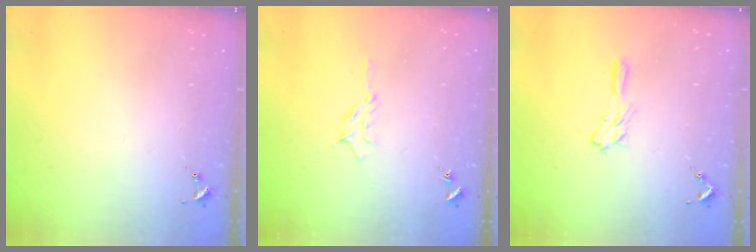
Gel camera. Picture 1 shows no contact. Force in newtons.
{"total": 6.3, "press": 6.3, "slide": 0.7}
{"total": 5.1, "press": 5.1, "slide": 0.6}